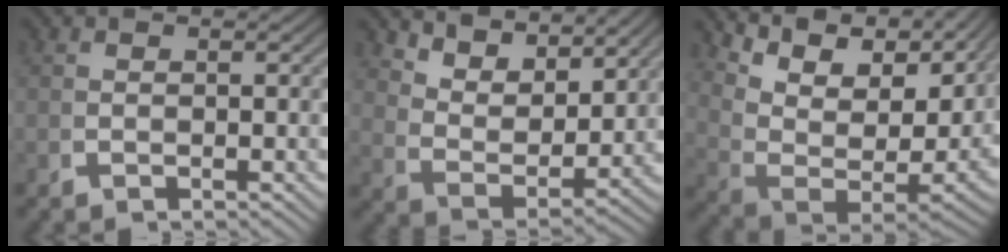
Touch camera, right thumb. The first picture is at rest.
{"total": 6.6, "force": [3.7, 3.2, 4.4], "torque": [-0.099, -0.014, 0.073]}
{"total": 14.2, "force": [3.5, 8.3, 11.0], "torque": [-0.193, -0.023, 0.070]}